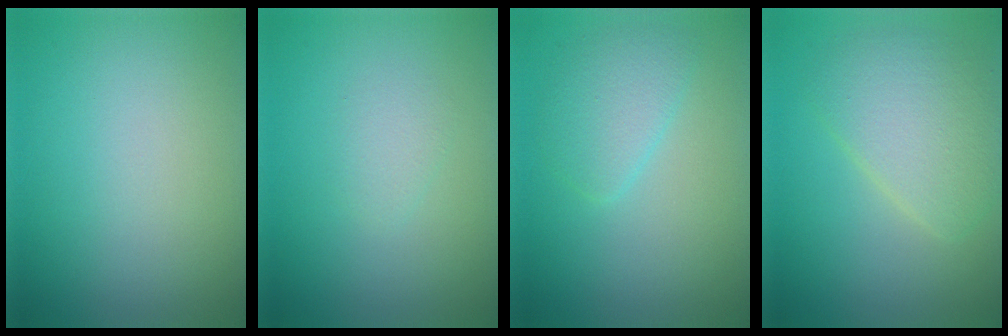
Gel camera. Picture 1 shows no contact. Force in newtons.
{"total": 1.1, "press": 1.1, "slide": 0.1}
{"total": 2.7, "press": 2.7, "slide": 0.1}
{"total": 4.6, "press": 4.6, "slide": 0.3}